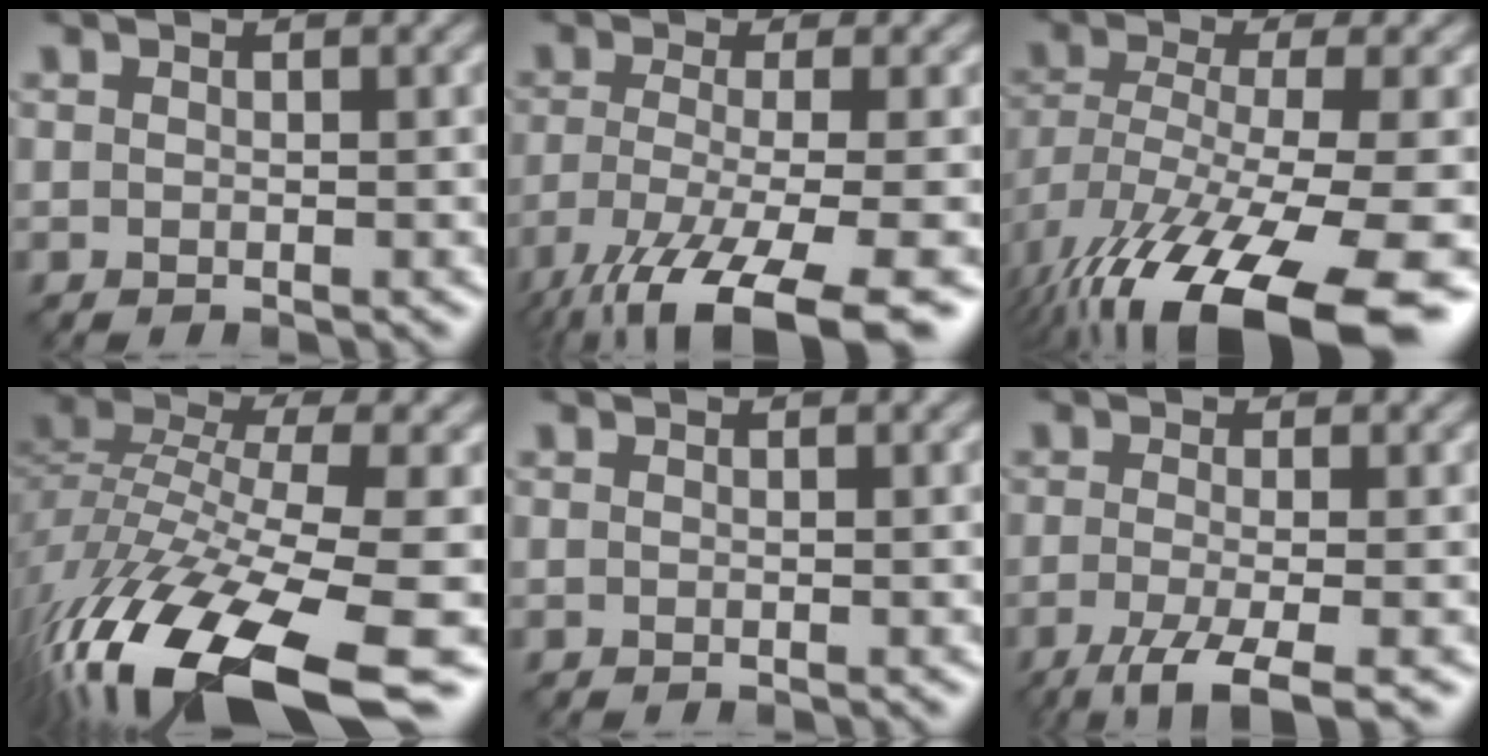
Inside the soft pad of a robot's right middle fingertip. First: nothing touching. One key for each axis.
{"total": 10.7, "fx": -6.6, "fy": 2.7, "fz": 7.9, "tx": -0.142, "ty": -0.017, "tz": -0.120}
{"total": 15.5, "fx": -8.8, "fy": 5.0, "fz": 11.7, "tx": -0.243, "ty": -0.047, "tz": -0.129}
{"total": 16.1, "fx": -9.6, "fy": 4.8, "fz": 12.0, "tx": -0.264, "ty": -0.013, "tz": -0.161}
{"total": 0.0}
{"total": 4.9, "fx": -2.6, "fy": 1.2, "fz": 4.0, "tx": -0.069, "ty": -0.008, "tz": -0.056}